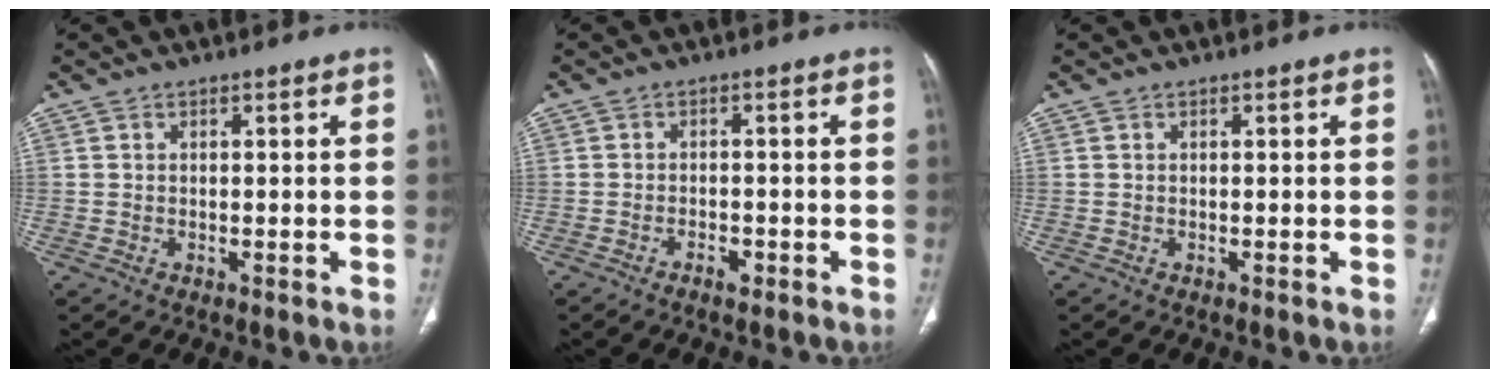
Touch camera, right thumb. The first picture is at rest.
{"total": 1.9, "force": [-1.4, 0.8, 1.1], "torque": [-0.022, 0.009, -0.023]}
{"total": 0.0}